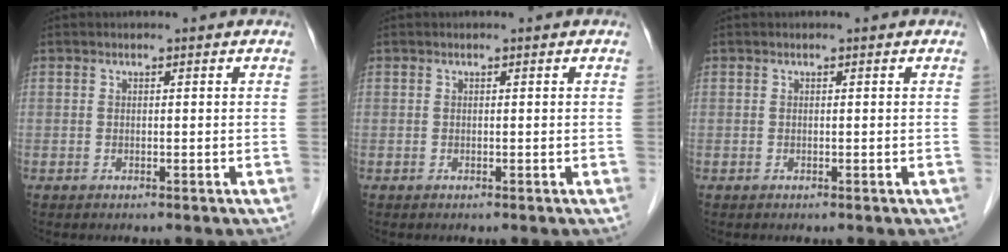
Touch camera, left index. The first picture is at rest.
{"total": 0.0}
{"total": 0.0}